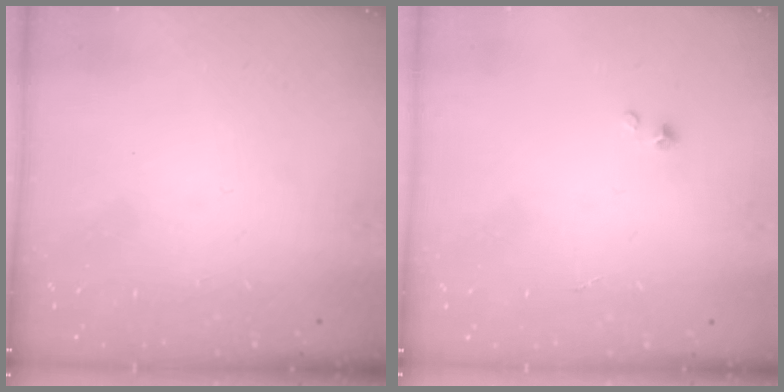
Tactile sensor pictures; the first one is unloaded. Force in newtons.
{"total": 0.0}